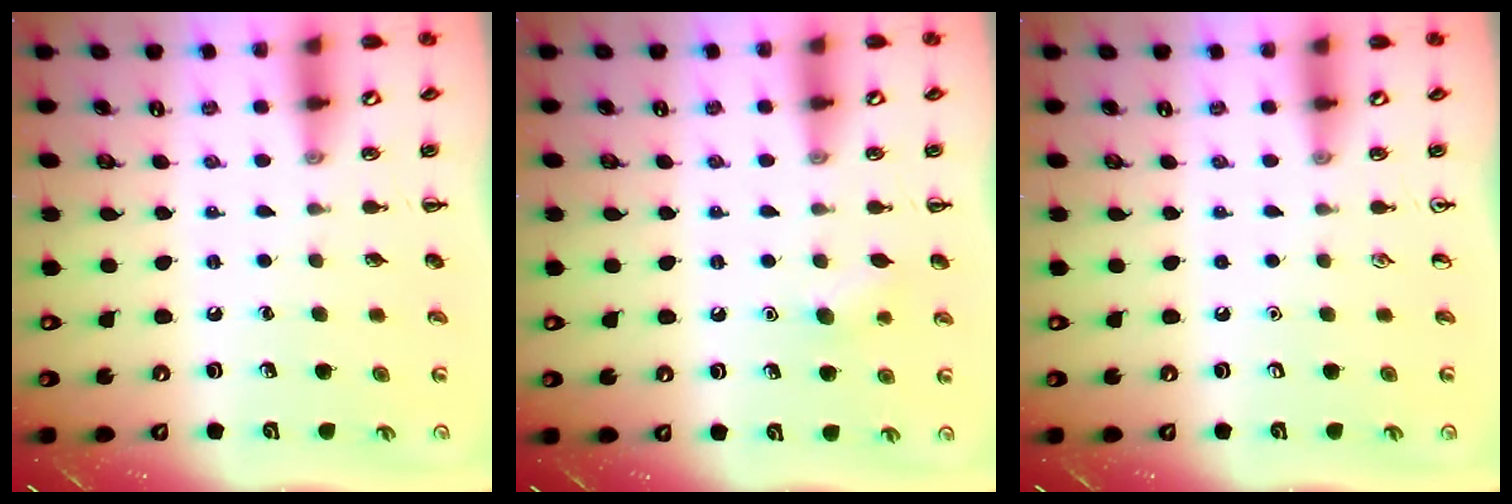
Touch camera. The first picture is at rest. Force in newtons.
{"total": 7.0, "press": 6.7, "slide": 1.9}
{"total": 0.0}